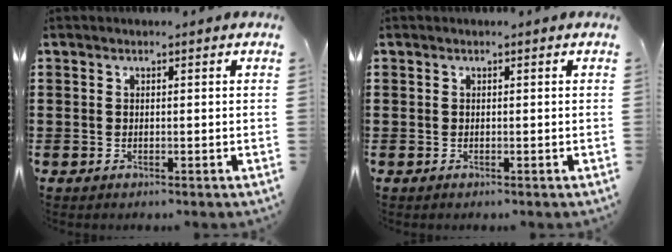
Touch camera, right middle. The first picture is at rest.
{"total": 0.0}